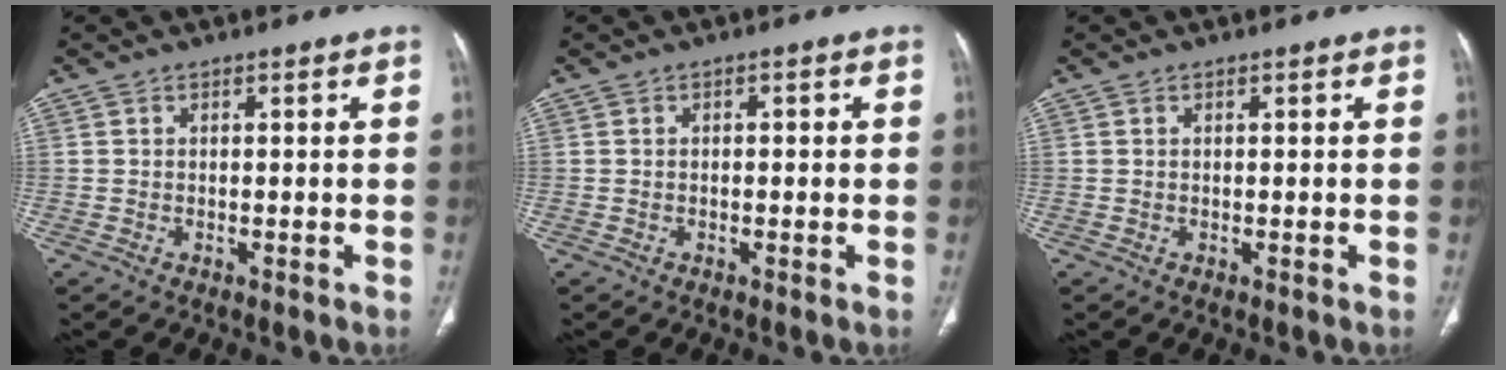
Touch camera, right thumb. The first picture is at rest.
{"total": 0.8, "force": [0.1, 0.4, 0.7], "torque": [-0.007, 0.001, -0.001]}
{"total": 0.0}